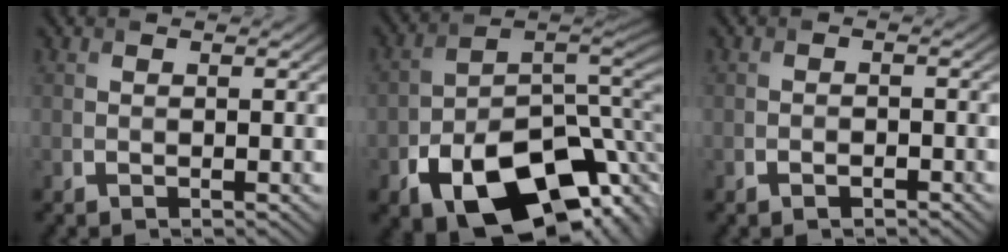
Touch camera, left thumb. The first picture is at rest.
{"total": 16.4, "force": [-7.4, 10.0, 10.6], "torque": [-0.160, -0.041, -0.097]}
{"total": 1.0, "force": [-0.8, 0.4, 0.4], "torque": [-0.006, -0.001, -0.015]}